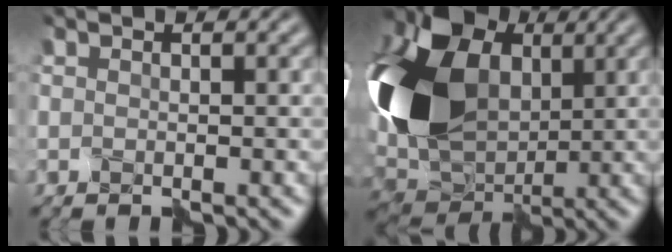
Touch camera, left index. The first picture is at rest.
{"total": 14.6, "force": [2.7, 9.9, 10.4], "torque": [-0.239, 0.026, 0.042]}